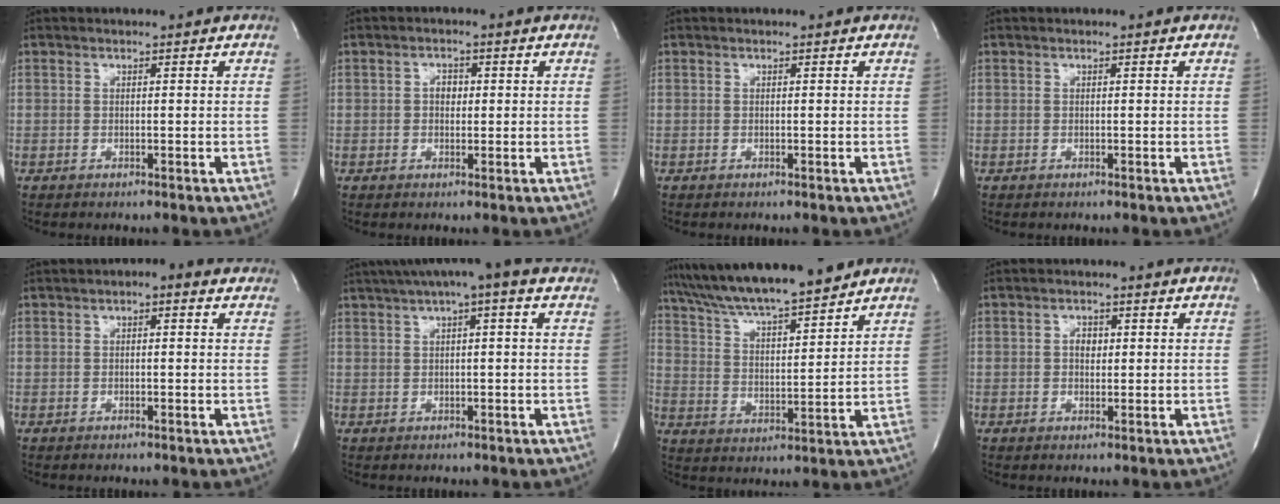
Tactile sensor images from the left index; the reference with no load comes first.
{"total": 2.0, "force": [0.1, 1.4, 1.4], "torque": [-0.024, 0.006, 0.001]}
{"total": 0.0}
{"total": 0.0}
{"total": 2.7, "force": [1.4, 1.2, 2.1], "torque": [-0.030, 0.017, 0.014]}
{"total": 8.6, "force": [5.4, 1.1, 6.6], "torque": [-0.108, 0.043, 0.075]}
{"total": 15.8, "force": [13.7, 1.2, 7.7], "torque": [-0.134, 0.017, 0.234]}
{"total": 2.0, "force": [0.2, 1.4, 1.4], "torque": [-0.026, 0.003, 0.003]}